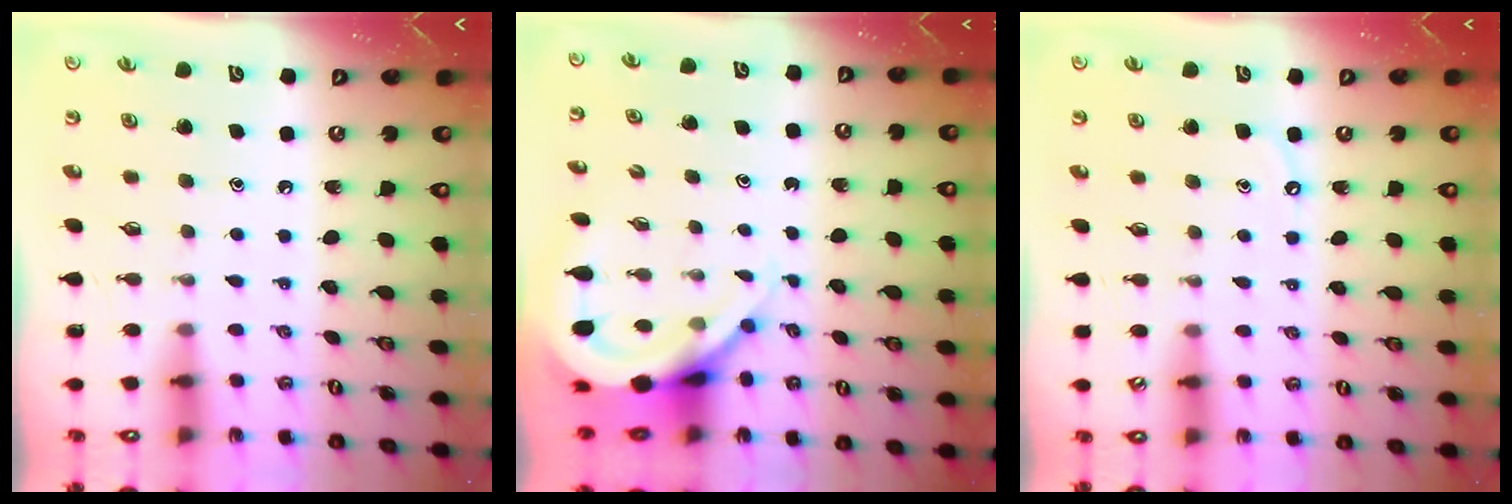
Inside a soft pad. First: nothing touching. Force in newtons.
{"total": 8.5, "press": 8.4, "slide": 1.1}
{"total": 4.6, "press": 4.6, "slide": 0.6}